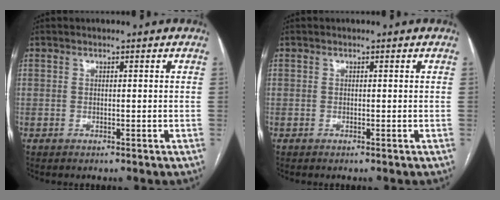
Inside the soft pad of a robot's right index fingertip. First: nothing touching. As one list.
[{"total": 0.0}]